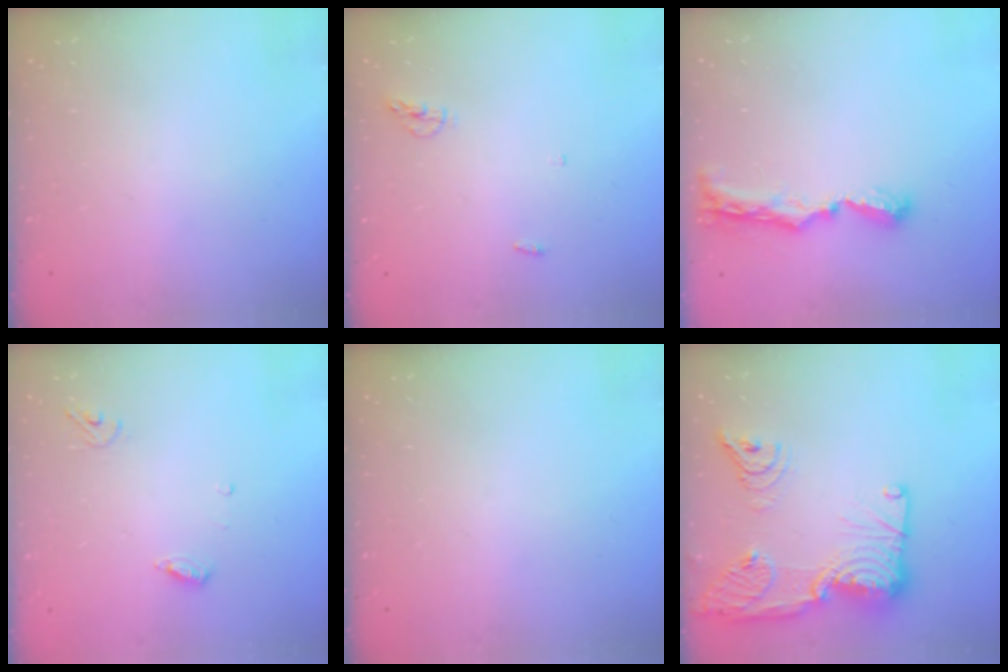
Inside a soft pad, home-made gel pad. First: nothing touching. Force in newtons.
{"total": 4.3, "press": 4.1, "slide": 1.0}
{"total": 8.6, "press": 8.5, "slide": 0.8}
{"total": 3.6, "press": 3.6, "slide": 0.3}
{"total": 0.0}
{"total": 27.4, "press": 26.4, "slide": 7.2}